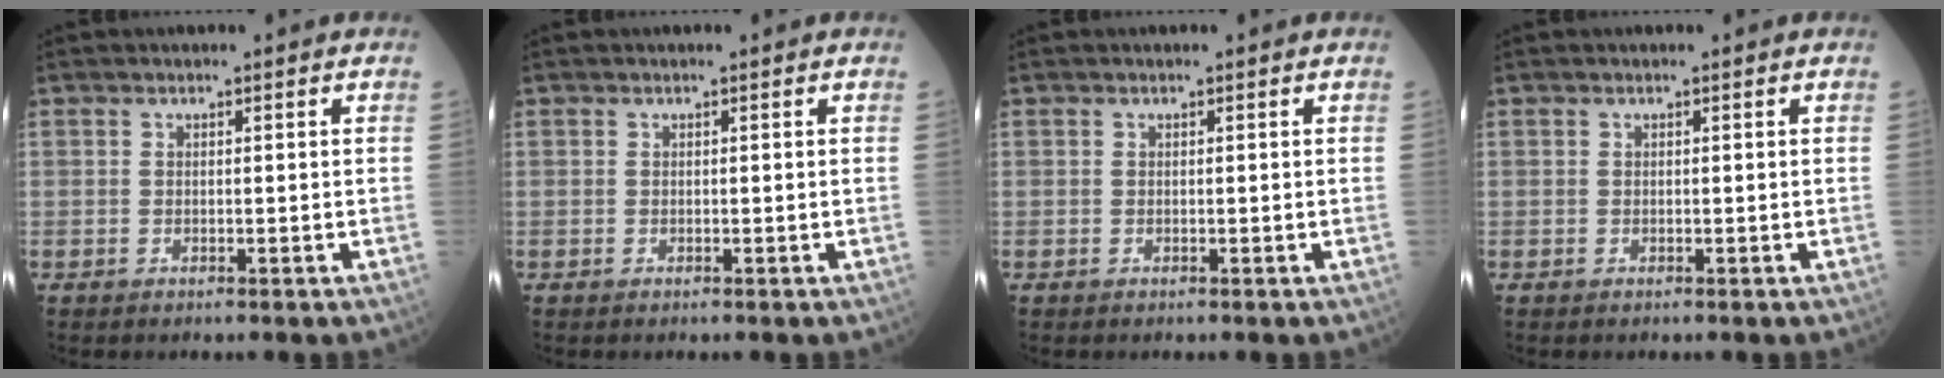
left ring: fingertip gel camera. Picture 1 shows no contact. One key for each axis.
{"total": 0.0}
{"total": 0.0}
{"total": 0.0}